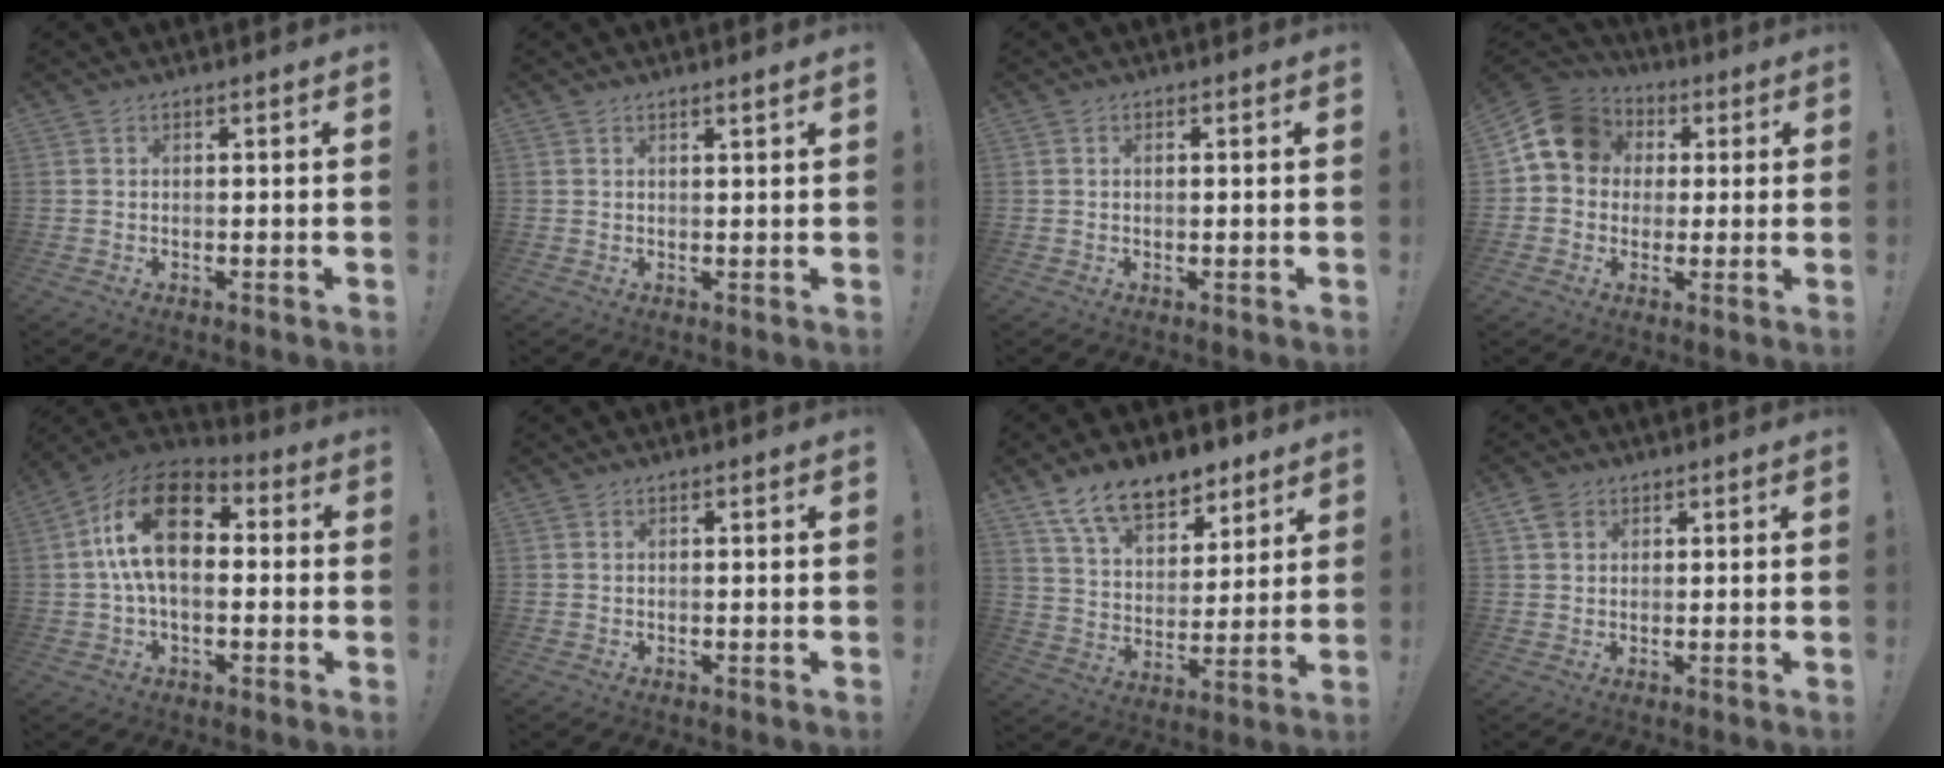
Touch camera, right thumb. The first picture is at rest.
{"total": 1.6, "force": [1.2, -0.2, 1.0], "torque": [-0.020, -0.002, 0.020]}
{"total": 0.6, "force": [0.0, 0.1, 0.6], "torque": [-0.007, 0.000, -0.001]}
{"total": 12.5, "force": [2.8, 10.4, 6.3], "torque": [-0.090, 0.002, 0.057]}
{"total": 19.0, "force": [3.3, 11.1, 15.0], "torque": [-0.266, 0.009, 0.057]}
{"total": 0.0}
{"total": 15.0, "force": [10.6, 8.1, 6.8], "torque": [-0.110, -0.066, 0.194]}
{"total": 3.2, "force": [1.7, 2.5, 1.1], "torque": [-0.014, -0.002, 0.032]}